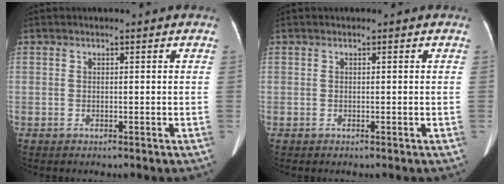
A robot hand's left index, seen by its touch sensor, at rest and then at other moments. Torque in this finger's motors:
{"motor_torque": [0.00, 0.00, 0.00, 0.00]}